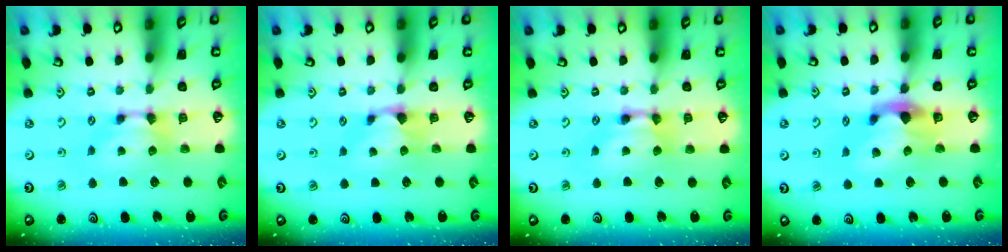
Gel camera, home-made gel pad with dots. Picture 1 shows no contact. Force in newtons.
{"total": 1.1, "press": 0.8, "slide": 0.7}
{"total": 2.1, "press": 2.1, "slide": 0.1}
{"total": 3.7, "press": 3.3, "slide": 1.5}